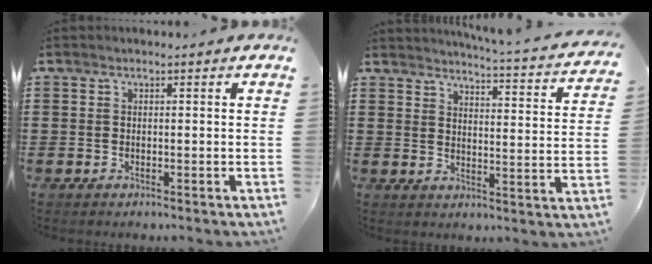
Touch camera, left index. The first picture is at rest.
{"total": 3.5, "force": [3.4, -0.5, 0.9], "torque": [-0.028, -0.036, 0.049]}